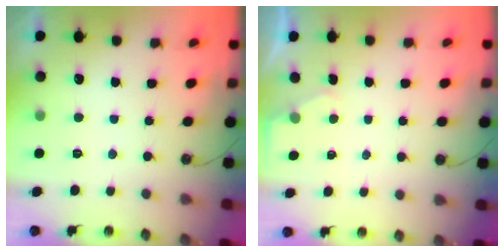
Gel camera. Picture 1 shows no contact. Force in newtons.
{"total": 1.8, "press": 1.8, "slide": 0.3}